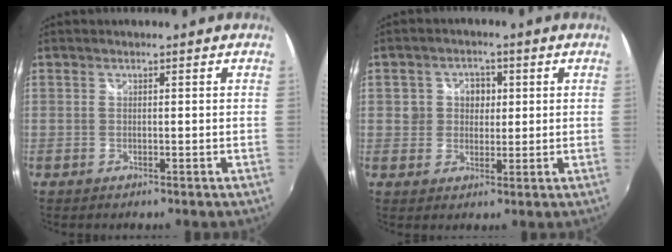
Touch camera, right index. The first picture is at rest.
{"total": 4.6, "force": [0.6, 4.3, 1.4], "torque": [-0.017, 0.013, 0.008]}